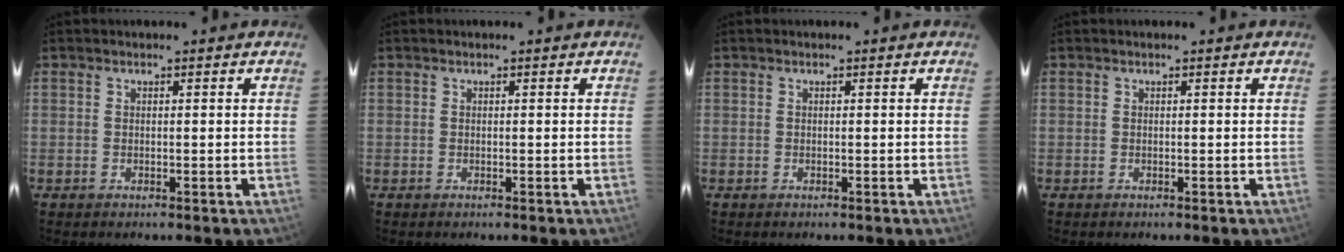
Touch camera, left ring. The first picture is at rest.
{"total": 0.0}
{"total": 0.0}
{"total": 0.0}